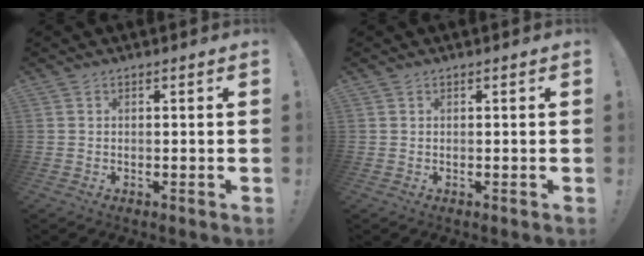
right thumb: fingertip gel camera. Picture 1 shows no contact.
{"total": 0.0}